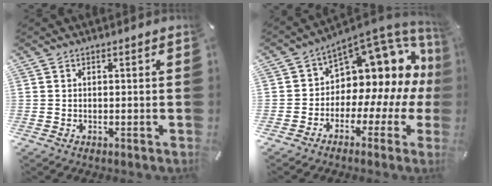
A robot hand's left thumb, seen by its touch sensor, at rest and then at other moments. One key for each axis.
{"total": 11.2, "fx": 6.0, "fy": 7.8, "fz": 5.3, "tx": -0.070, "ty": -0.087, "tz": 0.100}